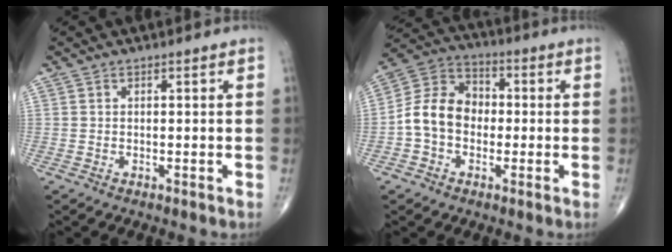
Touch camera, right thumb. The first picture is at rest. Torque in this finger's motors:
{"motor_torque": [0.10, 0.09, 0.34, -0.09, 0.16]}